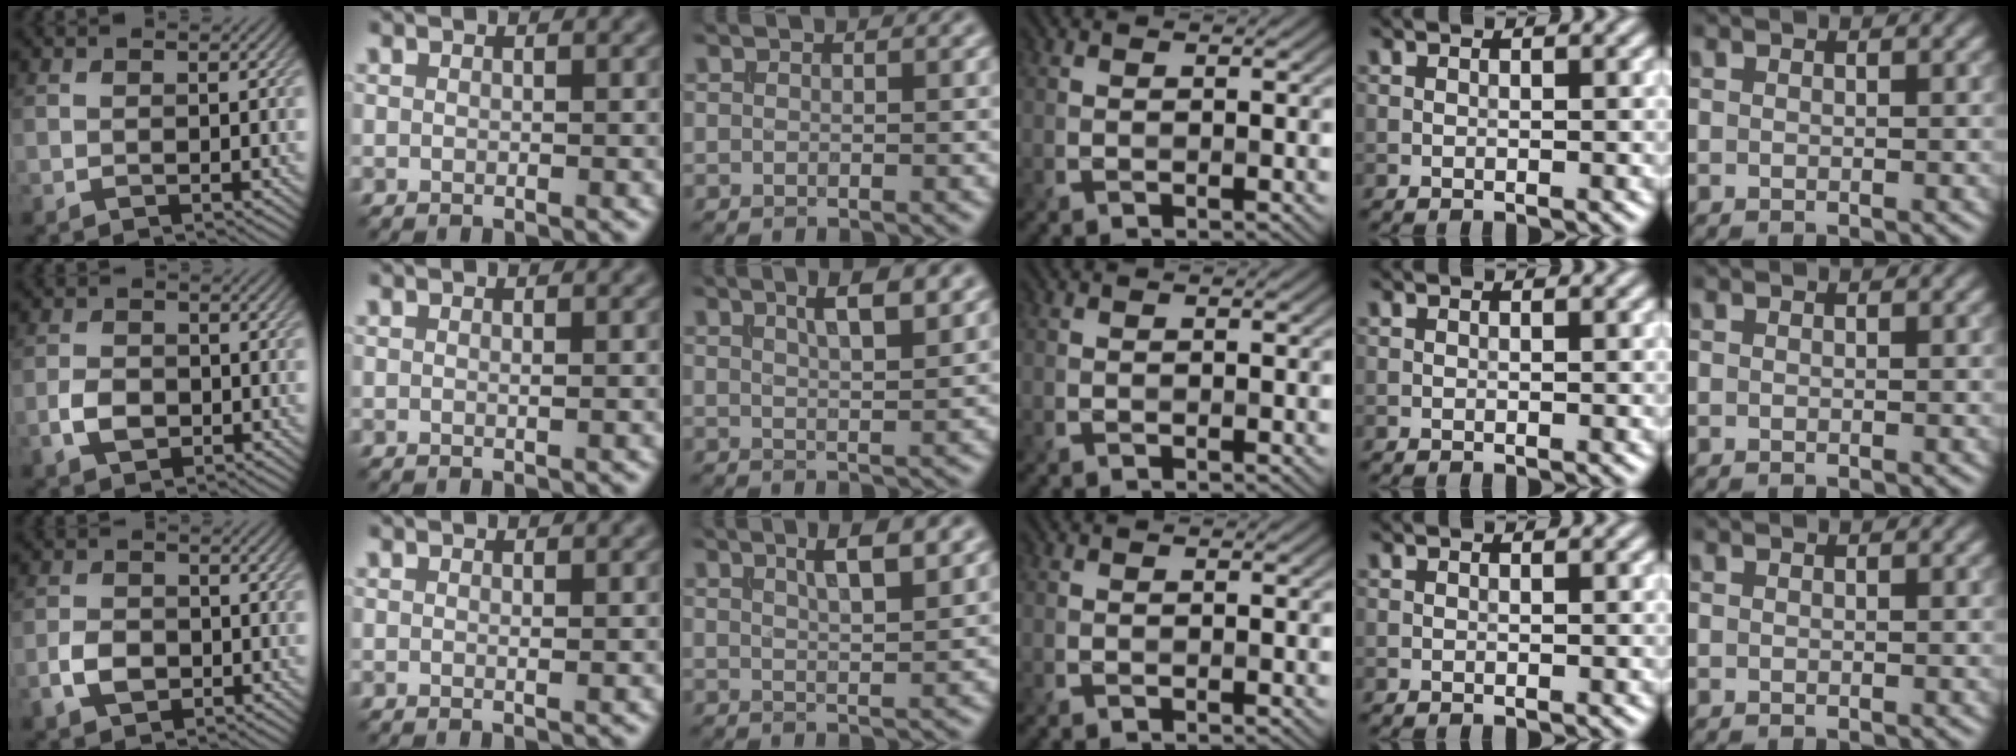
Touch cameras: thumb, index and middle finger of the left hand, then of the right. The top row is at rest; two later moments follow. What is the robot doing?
{"motion": "extract", "object": "file holder"}